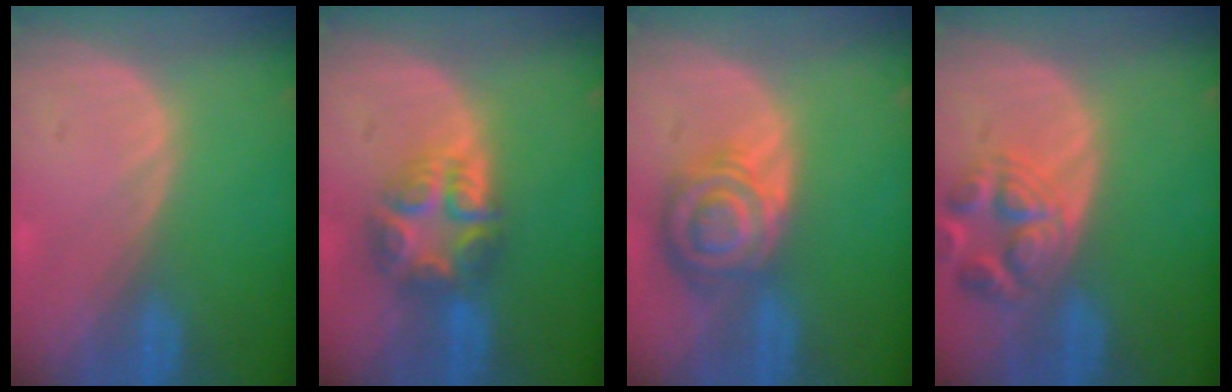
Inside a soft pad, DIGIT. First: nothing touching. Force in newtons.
{"total": 7.6, "press": 6.7, "slide": 3.6}
{"total": 8.4, "press": 7.2, "slide": 4.2}
{"total": 6.8, "press": 6.3, "slide": 2.6}